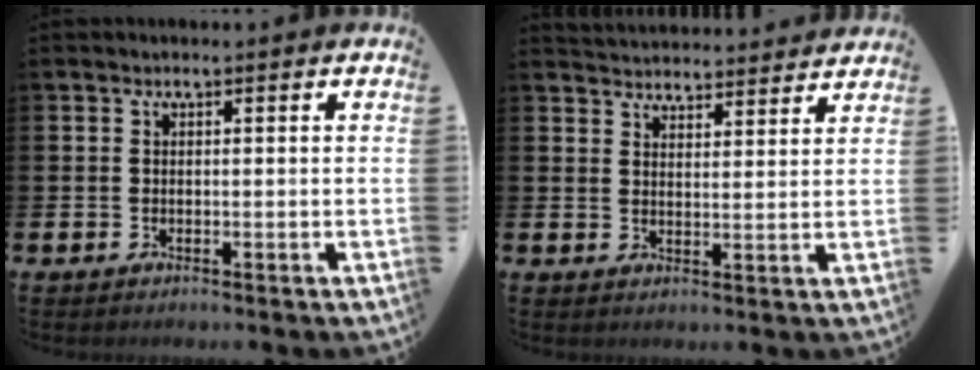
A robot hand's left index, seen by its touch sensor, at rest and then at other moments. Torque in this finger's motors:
{"motor_torque": [0.92, -1.22, 0.07, 0.03]}